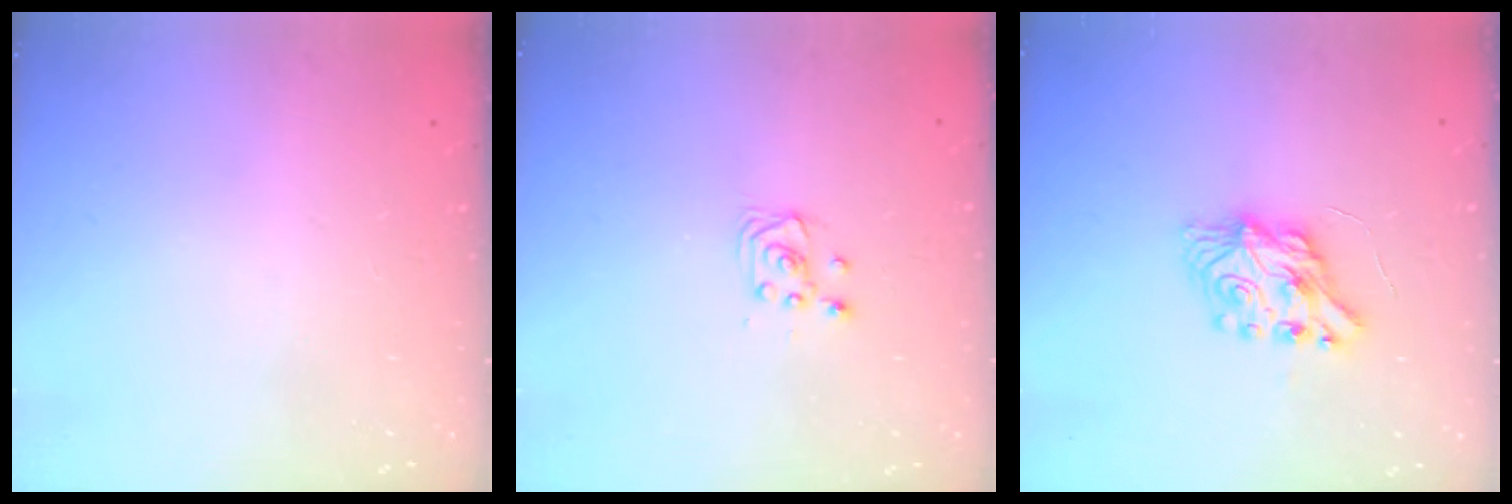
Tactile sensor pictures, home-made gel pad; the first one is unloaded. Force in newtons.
{"total": 2.9, "press": 2.9, "slide": 0.4}
{"total": 8.3, "press": 8.2, "slide": 0.4}